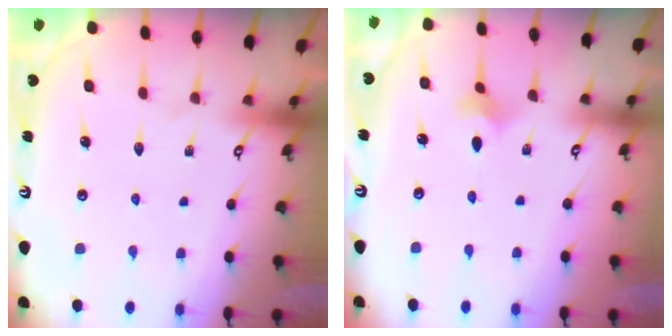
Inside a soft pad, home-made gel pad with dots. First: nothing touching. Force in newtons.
{"total": 2.1, "press": 2.0, "slide": 0.5}